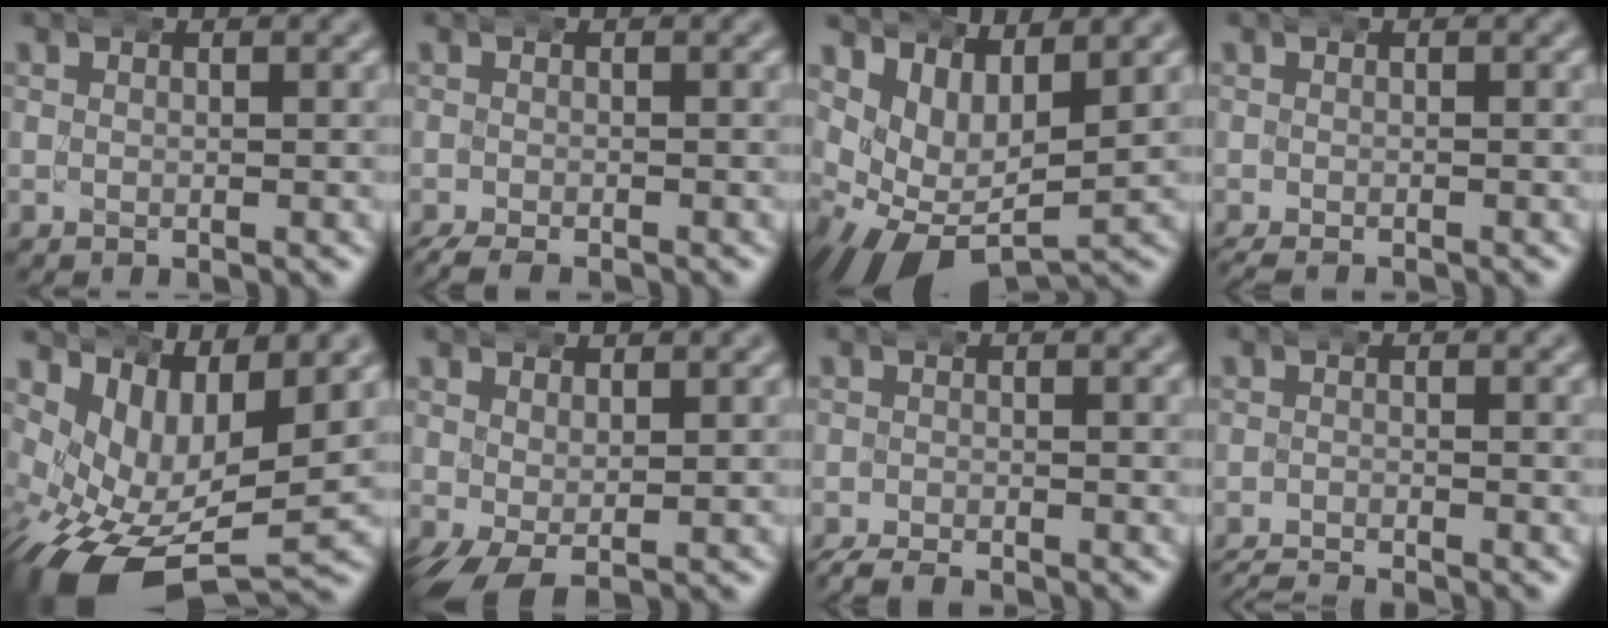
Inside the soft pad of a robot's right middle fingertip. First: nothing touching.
{"total": 1.9, "force": [-1.8, 0.5, 0.3], "torque": [-0.010, -0.007, -0.028]}
{"total": 8.6, "force": [-2.1, 6.8, 4.9], "torque": [-0.126, -0.040, -0.020]}
{"total": 1.2, "force": [-1.1, 0.2, 0.2], "torque": [-0.006, -0.005, -0.017]}
{"total": 9.6, "force": [-2.7, 6.5, 6.6], "torque": [-0.146, -0.040, -0.023]}
{"total": 3.5, "force": [-1.8, 1.9, 2.4], "torque": [-0.058, -0.028, -0.010]}
{"total": 2.8, "force": [-2.7, 0.7, 0.2], "torque": [-0.012, -0.007, -0.043]}
{"total": 4.6, "force": [-4.5, 1.0, 0.5], "torque": [-0.012, -0.013, -0.068]}